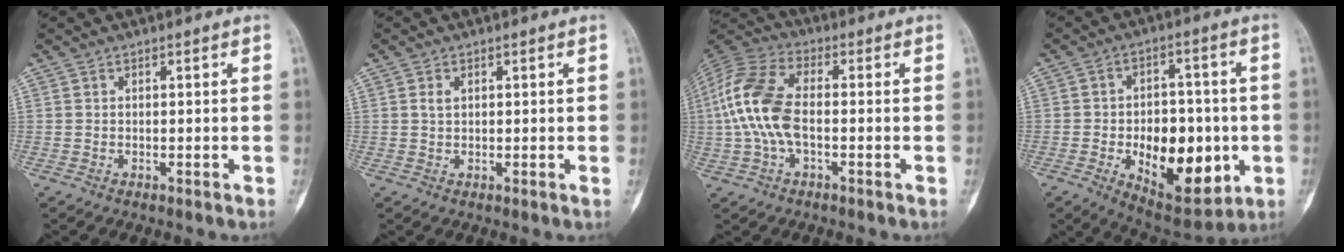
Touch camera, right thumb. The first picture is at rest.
{"total": 1.4, "force": [0.5, 0.8, 1.0], "torque": [-0.021, 0.002, 0.010]}
{"total": 13.4, "force": [-0.8, 6.9, 11.5], "torque": [-0.258, 0.031, -0.021]}
{"total": 18.4, "force": [-4.1, 10.5, 14.5], "torque": [-0.168, 0.011, -0.042]}